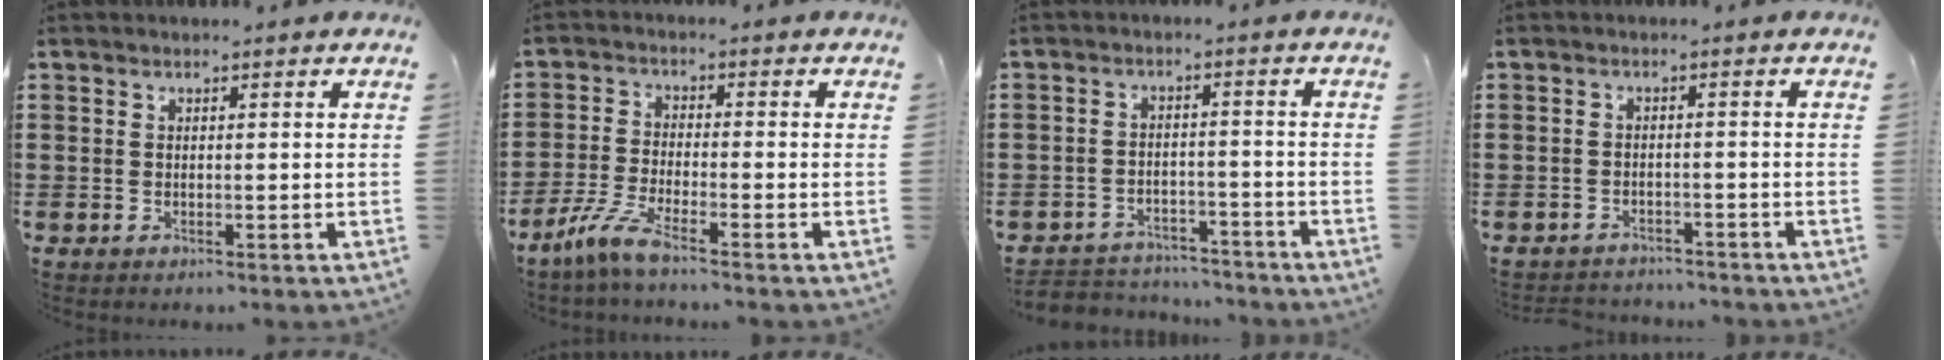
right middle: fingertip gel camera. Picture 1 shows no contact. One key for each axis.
{"total": 5.1, "fx": -3.7, "fy": 0.3, "fz": 3.5, "tx": -0.092, "ty": -0.017, "tz": -0.077}
{"total": 3.8, "fx": -3.7, "fy": 0.9, "fz": -0.2, "tx": -0.004, "ty": 0.003, "tz": -0.079}
{"total": 2.1, "fx": -2.1, "fy": 0.4, "fz": -0.3, "tx": -0.002, "ty": 0.001, "tz": -0.048}